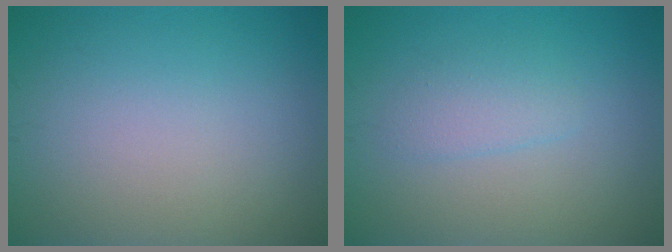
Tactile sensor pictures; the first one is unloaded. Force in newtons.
{"total": 1.8, "press": 1.8, "slide": 0.2}